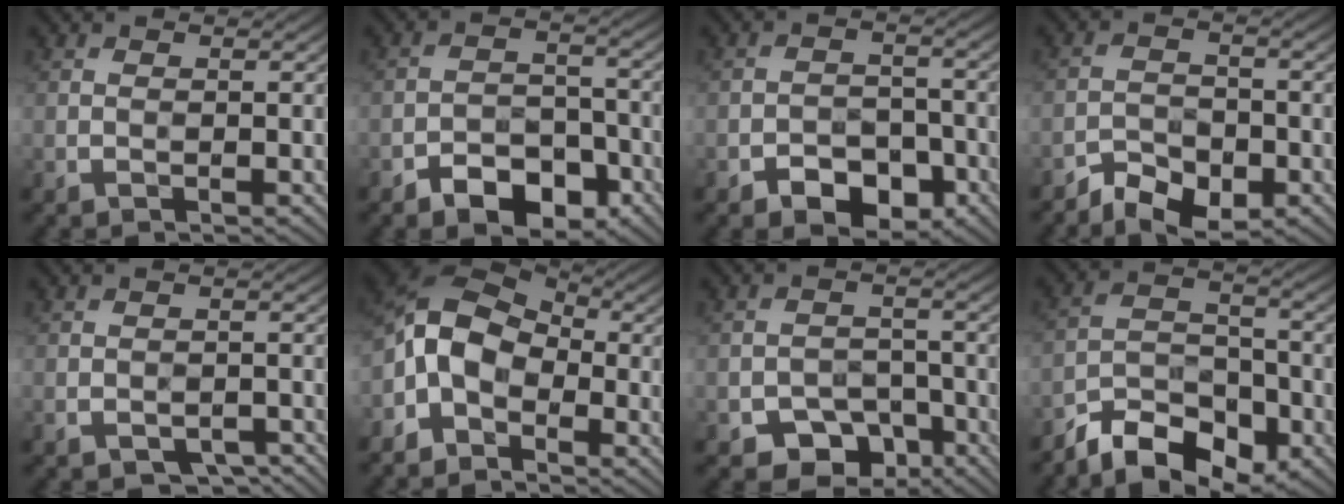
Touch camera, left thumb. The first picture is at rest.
{"total": 6.7, "force": [-4.5, 3.7, 3.4], "torque": [-0.050, -0.002, -0.083]}
{"total": 5.6, "force": [-3.7, 3.3, 2.8], "torque": [-0.039, -0.001, -0.064]}
{"total": 4.9, "force": [-3.8, 2.3, 2.0], "torque": [-0.032, -0.005, -0.071]}
{"total": 4.3, "force": [-3.1, 2.4, 1.7], "torque": [-0.024, 0.005, -0.034]}
{"total": 7.2, "force": [-2.7, 5.1, 4.4], "torque": [-0.095, 0.006, -0.073]}
{"total": 6.3, "force": [-4.2, 4.2, 2.1], "torque": [-0.026, -0.007, -0.066]}
{"total": 8.8, "force": [-6.8, 3.8, 4.0], "torque": [-0.067, 0.000, -0.137]}